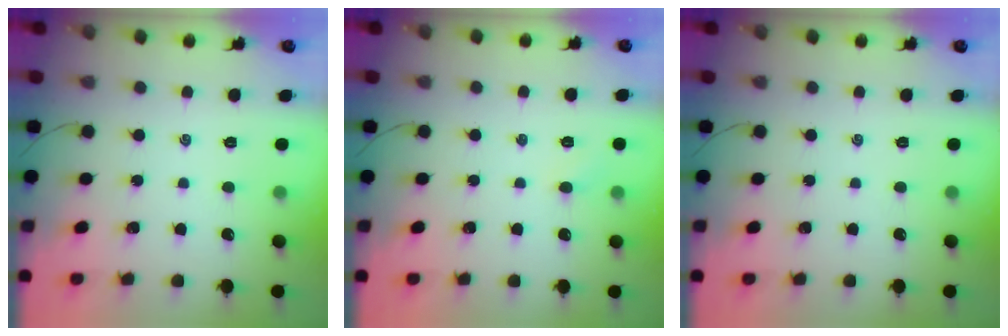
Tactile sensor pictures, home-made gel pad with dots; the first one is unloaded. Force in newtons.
{"total": 2.2, "press": 2.1, "slide": 0.6}
{"total": 0.0}